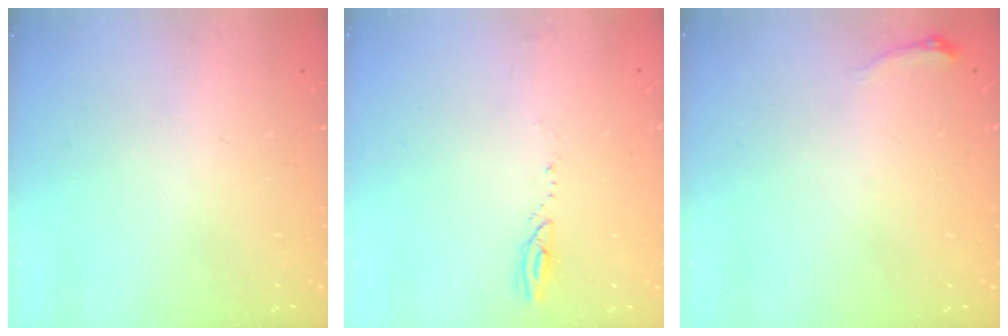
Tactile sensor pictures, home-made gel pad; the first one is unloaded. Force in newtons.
{"total": 2.6, "press": 2.6, "slide": 0.3}
{"total": 4.5, "press": 4.3, "slide": 1.1}